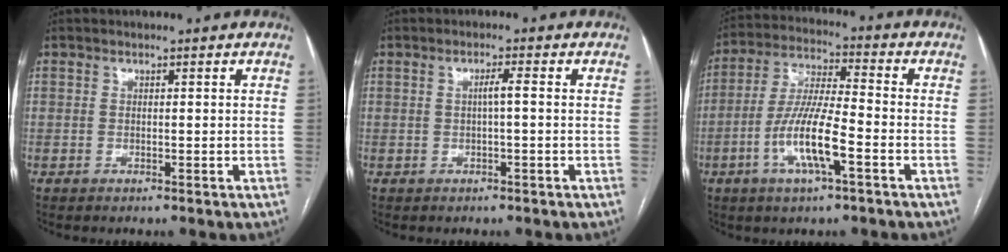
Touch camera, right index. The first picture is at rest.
{"total": 1.8, "force": [-0.1, 0.0, 1.8], "torque": [-0.031, 0.004, 0.000]}
{"total": 11.3, "force": [-4.2, 1.6, 10.3], "torque": [-0.208, -0.002, -0.080]}